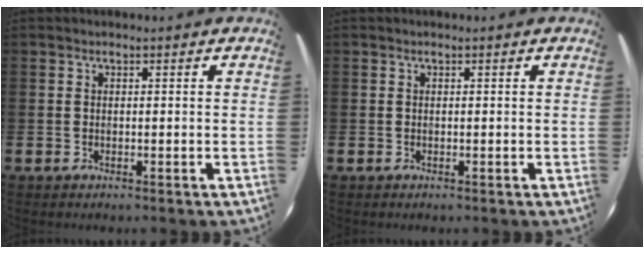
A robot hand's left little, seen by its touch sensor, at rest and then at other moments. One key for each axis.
{"total": 0.0}